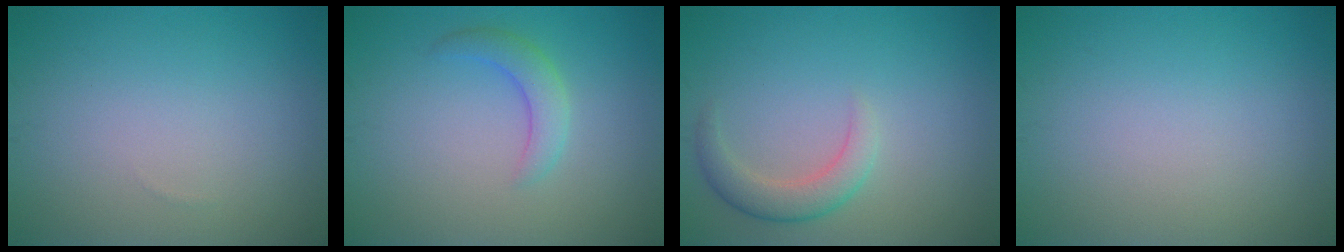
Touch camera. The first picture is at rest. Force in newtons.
{"total": 2.4, "press": 2.4, "slide": 0.1}
{"total": 2.8, "press": 2.8, "slide": 0.1}
{"total": 0.0}